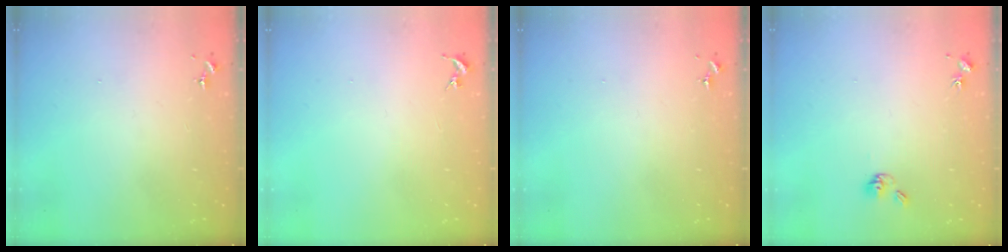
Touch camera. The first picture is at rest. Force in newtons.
{"total": 0.0}
{"total": 0.0}
{"total": 6.0, "press": 5.6, "slide": 2.1}